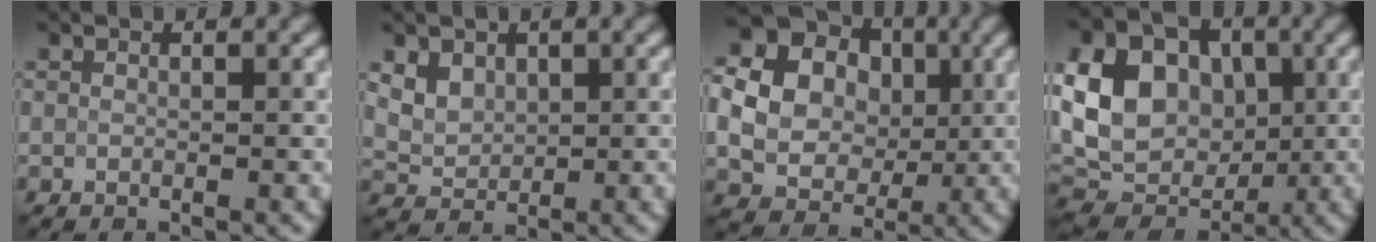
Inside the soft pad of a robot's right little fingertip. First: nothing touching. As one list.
[{"total": 4.3, "force": [2.1, 3.2, 2.1], "torque": [-0.033, 0.012, 0.037]}, {"total": 15.0, "force": [2.3, 13.5, 6.2], "torque": [-0.153, 0.018, 0.013]}, {"total": 10.9, "force": [1.4, 8.5, 6.7], "torque": [-0.131, 0.002, 0.026]}]